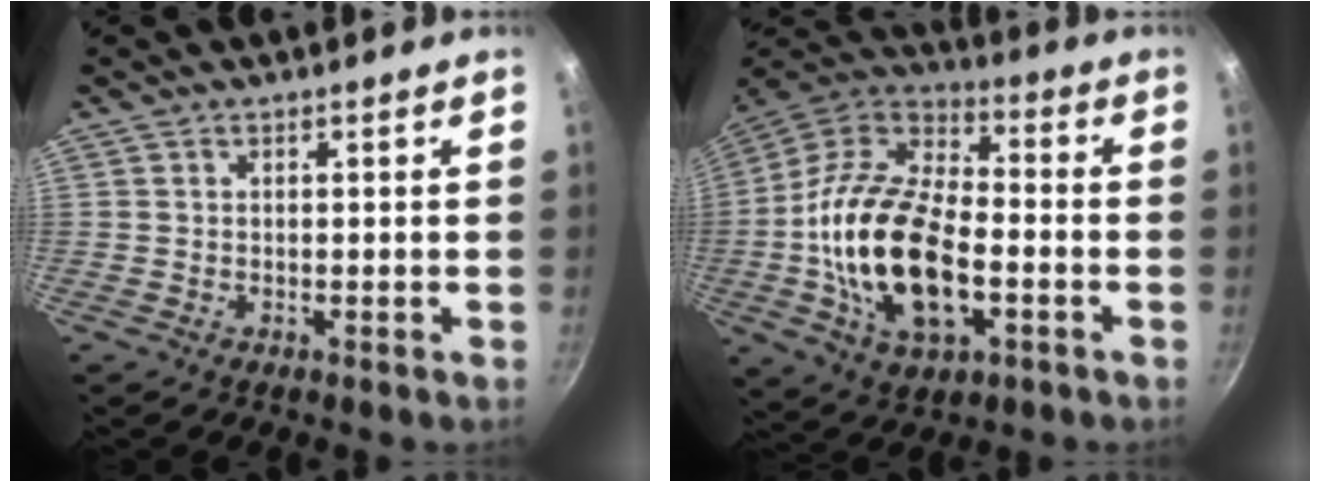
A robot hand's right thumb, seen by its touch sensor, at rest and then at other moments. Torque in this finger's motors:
{"motor_torque": [-0.12, 1.94, 2.03, -0.73, 0.26]}